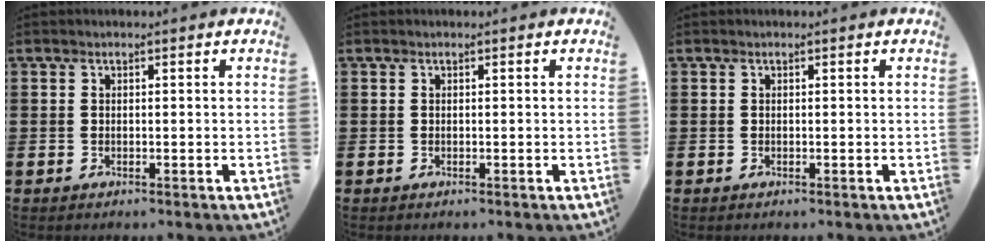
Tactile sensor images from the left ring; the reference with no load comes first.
{"total": 0.0}
{"total": 0.0}